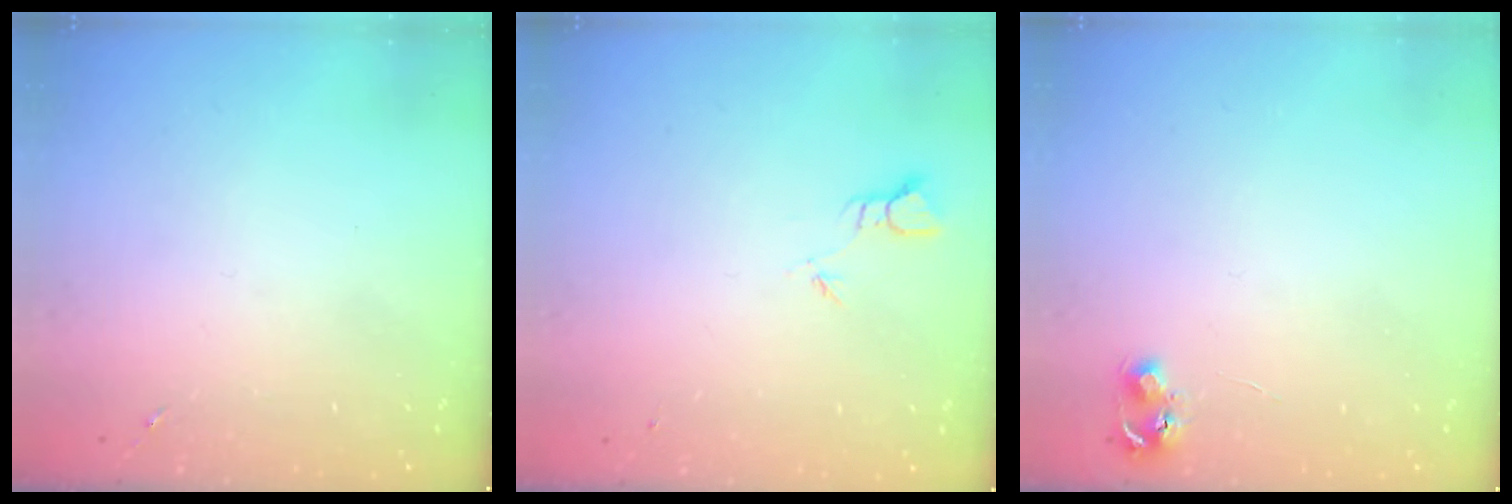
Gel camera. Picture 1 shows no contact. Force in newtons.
{"total": 1.8, "press": 1.8, "slide": 0.0}
{"total": 5.3, "press": 5.3, "slide": 0.5}